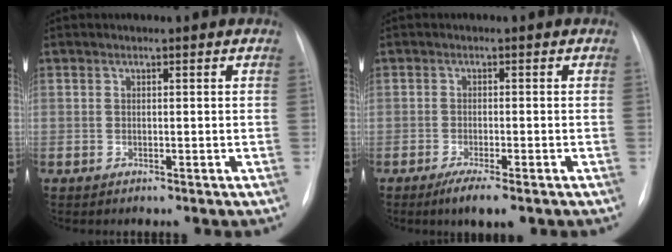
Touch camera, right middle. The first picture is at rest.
{"total": 4.2, "force": [-2.8, 0.5, 3.2], "torque": [-0.054, -0.011, -0.043]}